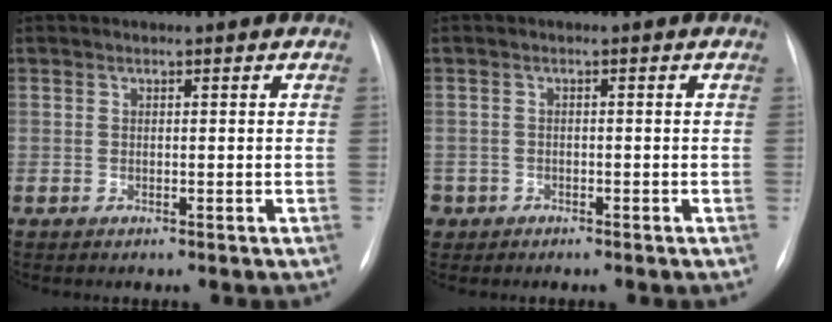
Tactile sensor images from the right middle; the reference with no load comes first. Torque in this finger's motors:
{"motor_torque": [1.07, -1.07, 0.19, 0.00]}